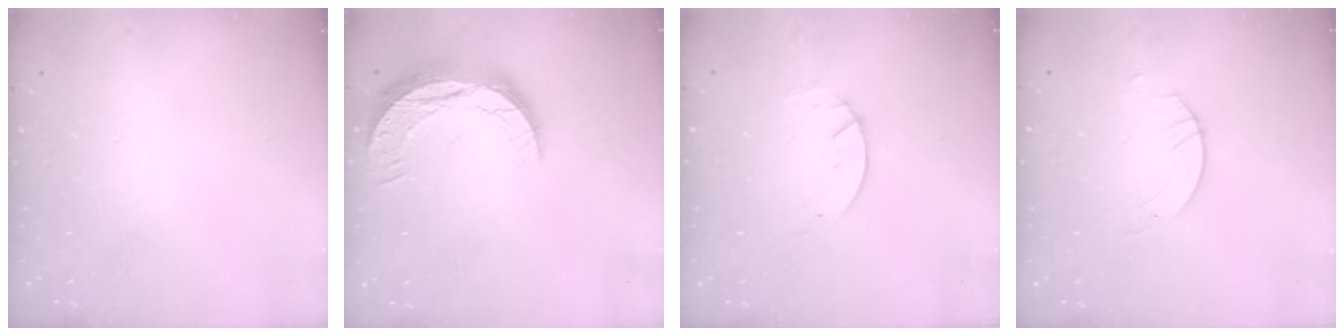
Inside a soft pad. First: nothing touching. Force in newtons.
{"total": 10.4, "press": 10.4, "slide": 0.6}
{"total": 1.7, "press": 1.6, "slide": 0.2}
{"total": 2.1, "press": 2.1, "slide": 0.1}